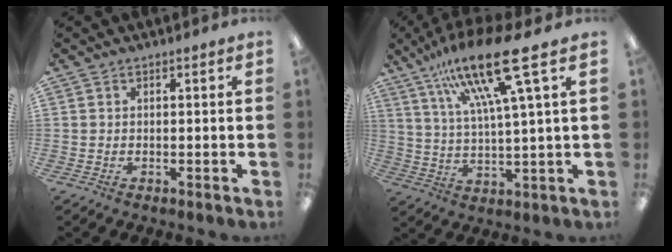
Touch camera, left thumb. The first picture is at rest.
{"total": 18.5, "force": [11.2, 2.6, 14.5], "torque": [-0.271, -0.050, 0.175]}